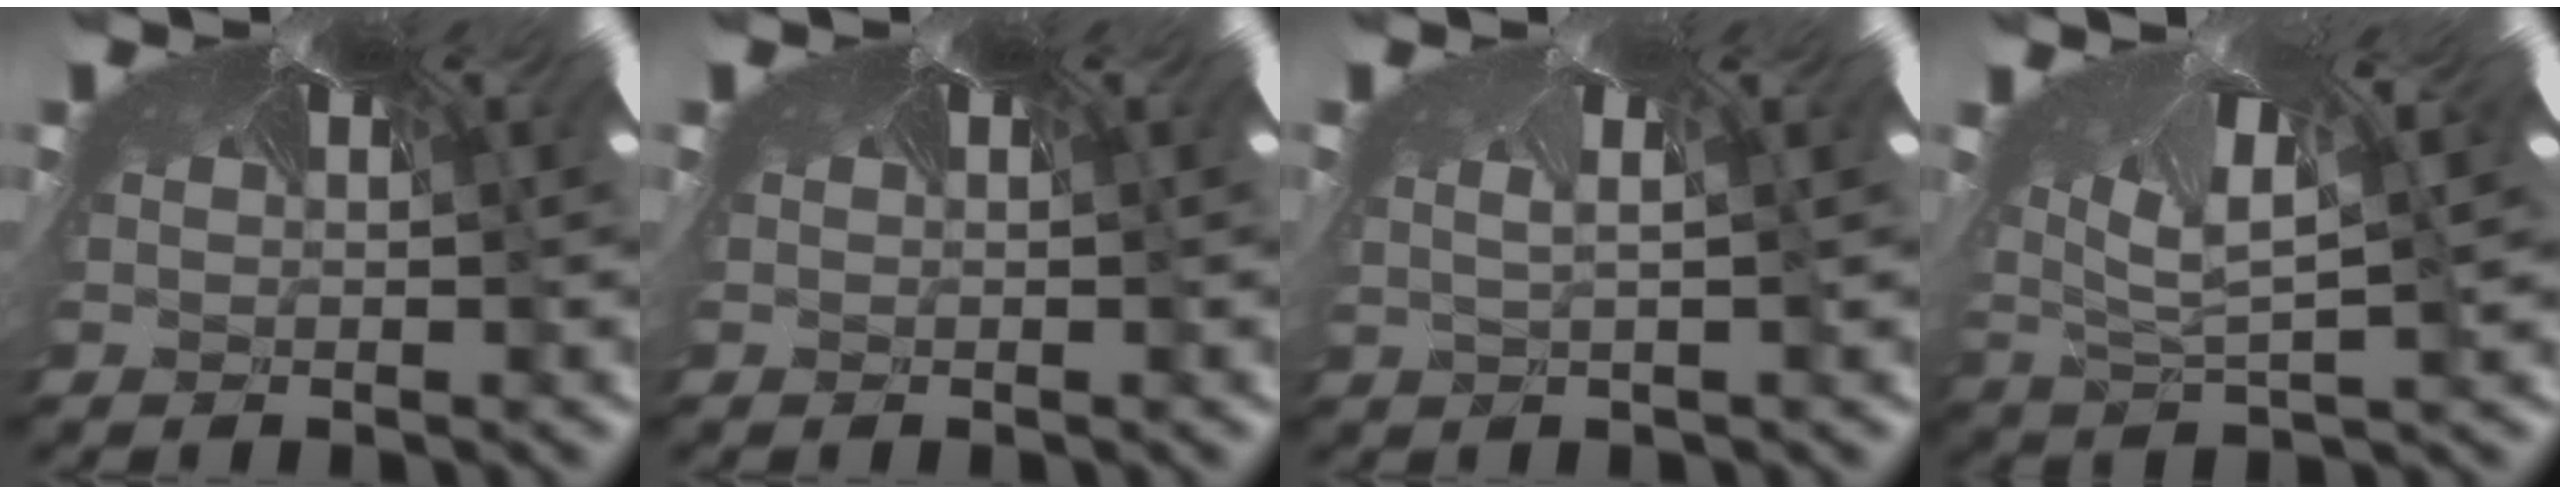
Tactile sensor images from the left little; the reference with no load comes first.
{"total": 0.0}
{"total": 2.8, "force": [-2.6, 0.5, 0.8], "torque": [-0.029, -0.038, -0.021]}
{"total": 4.1, "force": [-4.0, -0.2, -0.6], "torque": [-0.025, -0.078, -0.036]}